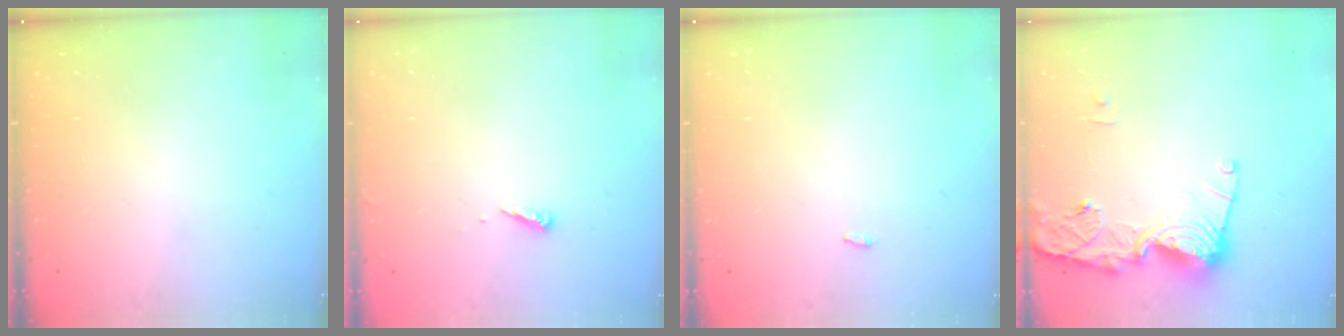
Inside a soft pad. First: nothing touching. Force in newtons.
{"total": 3.5, "press": 3.5, "slide": 0.2}
{"total": 6.7, "press": 1.4, "slide": 6.6}
{"total": 14.4, "press": 14.4, "slide": 1.4}